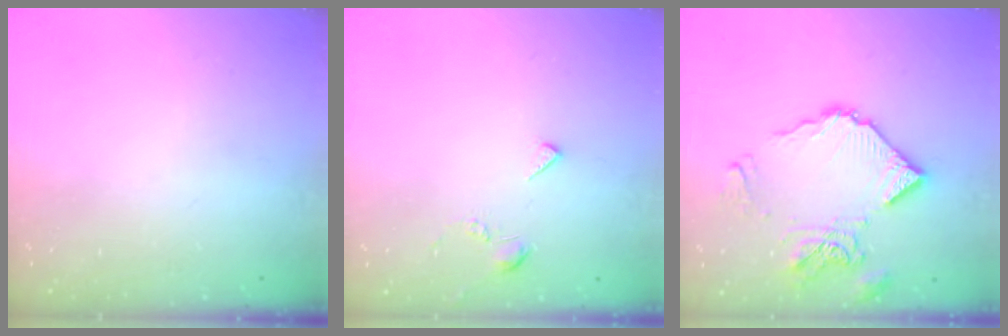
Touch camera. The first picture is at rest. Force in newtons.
{"total": 4.4, "press": 4.4, "slide": 0.7}
{"total": 12.0, "press": 11.9, "slide": 1.4}